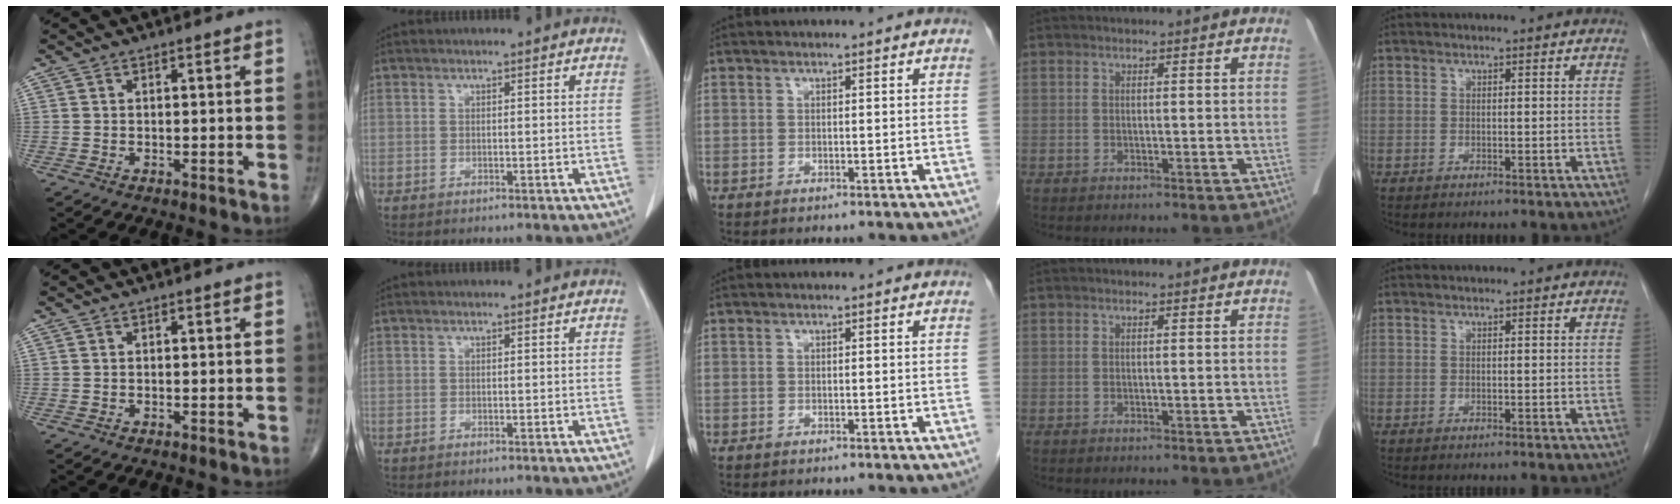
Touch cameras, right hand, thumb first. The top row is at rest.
{}